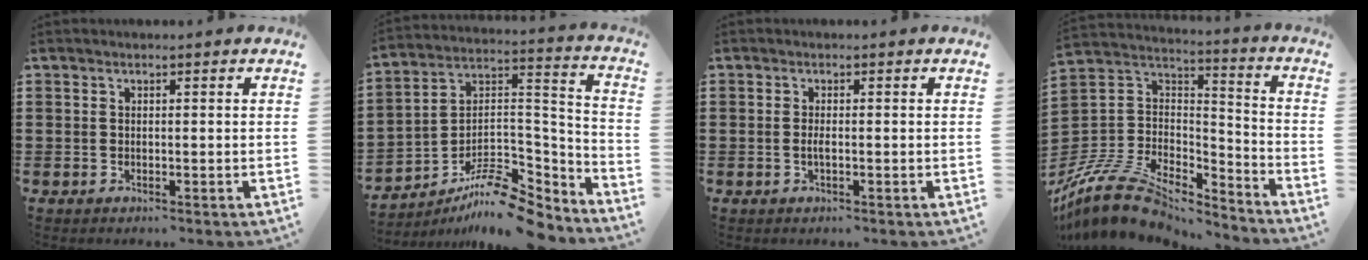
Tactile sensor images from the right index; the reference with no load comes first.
{"total": 11.0, "force": [-8.8, 3.5, 5.6], "torque": [-0.095, 0.027, -0.169]}
{"total": 1.3, "force": [-0.3, 0.3, 1.2], "torque": [-0.031, -0.002, -0.007]}
{"total": 11.0, "force": [-8.8, 4.5, 4.9], "torque": [-0.128, 0.011, -0.178]}